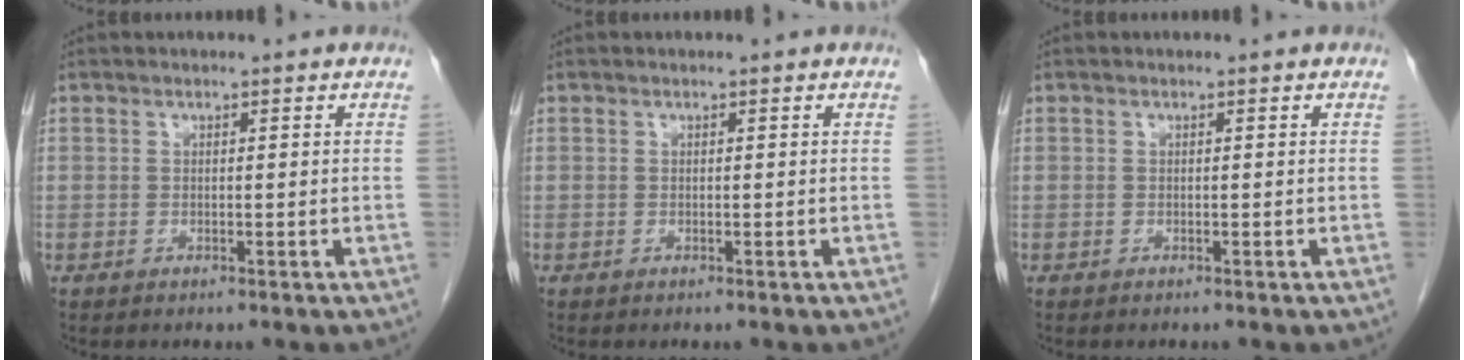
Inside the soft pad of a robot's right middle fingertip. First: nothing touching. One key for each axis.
{"total": 0.0}
{"total": 0.0}